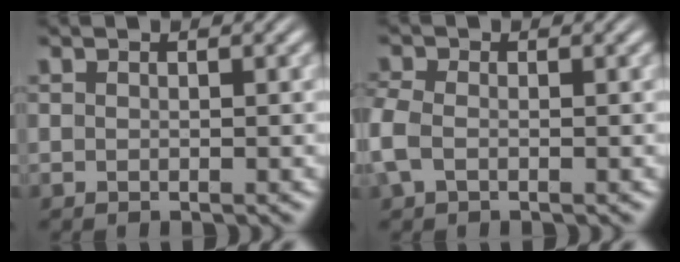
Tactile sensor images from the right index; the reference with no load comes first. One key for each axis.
{"total": 2.5, "fx": -0.6, "fy": 1.9, "fz": 1.5, "tx": -0.056, "ty": -0.011, "tz": -0.007}